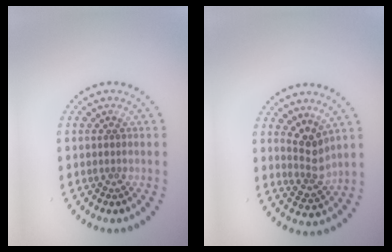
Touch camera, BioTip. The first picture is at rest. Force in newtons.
{"total": 2.7, "press": 2.0, "slide": 1.8}